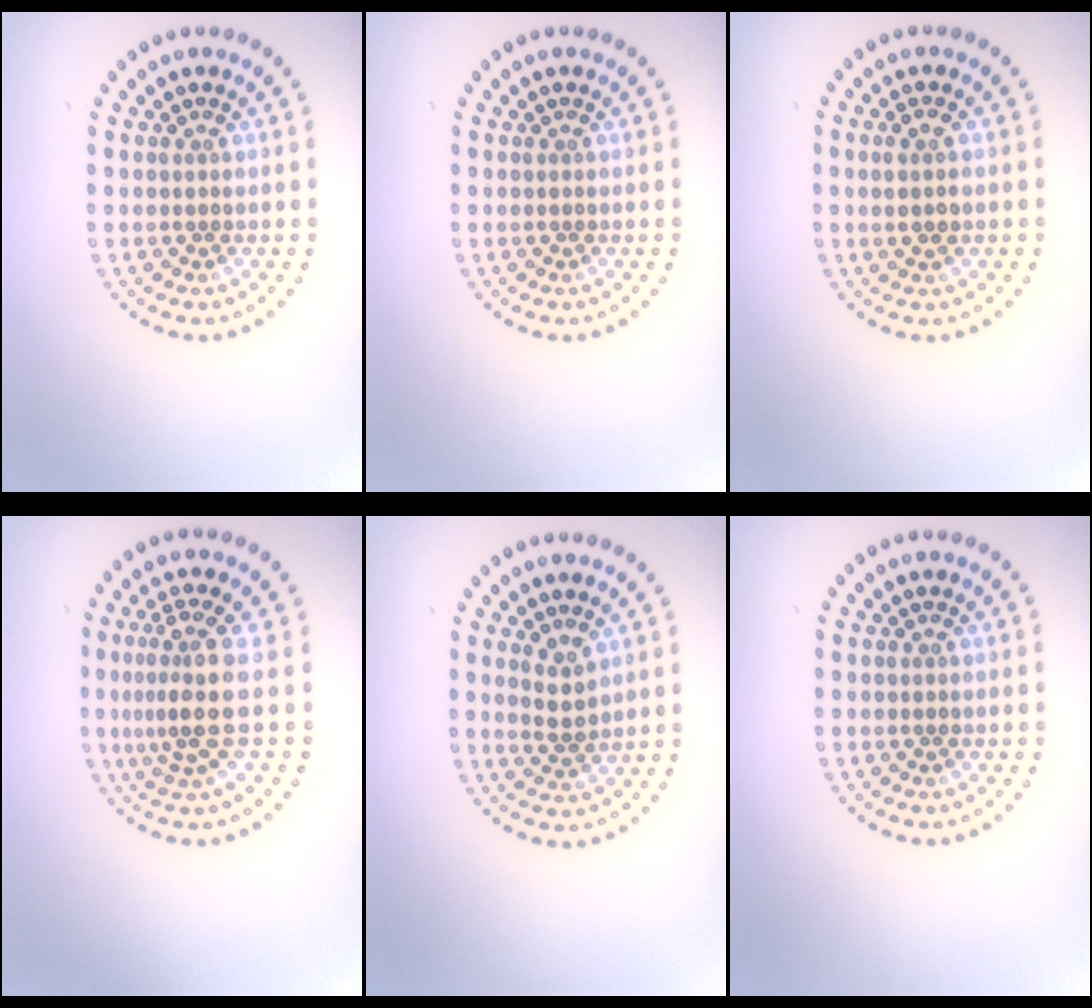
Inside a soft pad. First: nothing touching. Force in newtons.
{"total": 0.0}
{"total": 1.6, "press": 1.5, "slide": 0.6}
{"total": 3.9, "press": 2.9, "slide": 2.6}
{"total": 1.9, "press": 1.7, "slide": 0.8}
{"total": 0.0}